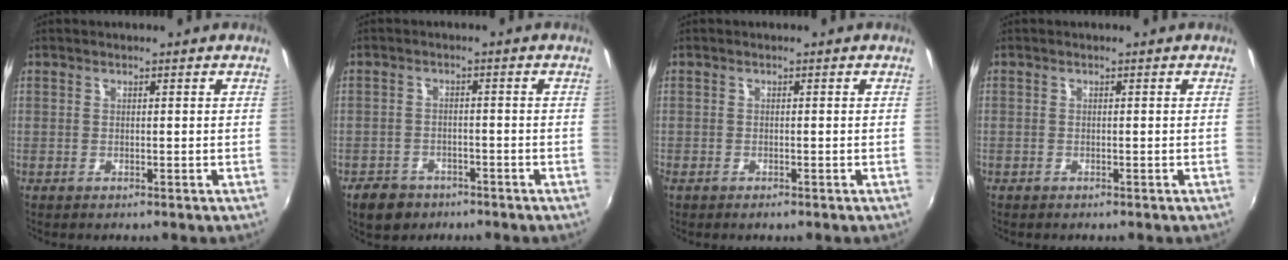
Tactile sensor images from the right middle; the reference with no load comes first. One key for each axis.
{"total": 6.1, "fx": -4.0, "fy": 4.1, "fz": 2.1, "tx": -0.060, "ty": -0.003, "tz": -0.059}
{"total": 1.3, "fx": -1.0, "fy": 0.7, "fz": 0.6, "tx": -0.013, "ty": -0.005, "tz": -0.019}
{"total": 0.6, "fx": -0.5, "fy": 0.4, "fz": 0.0, "tx": -0.003, "ty": 0.002, "tz": -0.009}